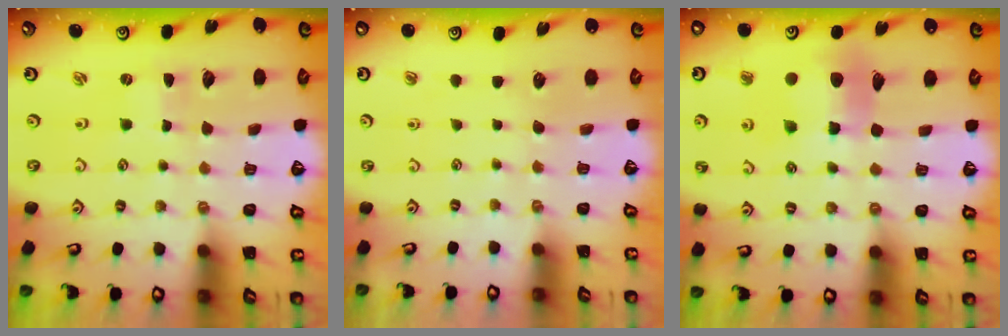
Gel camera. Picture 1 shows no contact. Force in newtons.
{"total": 0.0}
{"total": 10.6, "press": 10.5, "slide": 1.2}